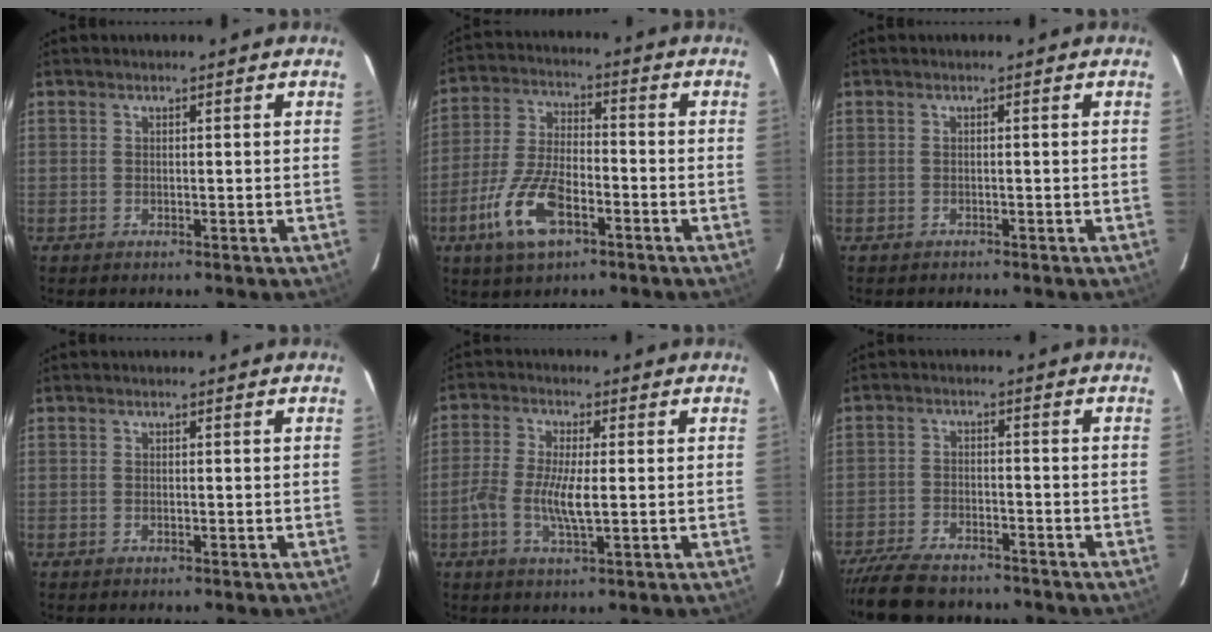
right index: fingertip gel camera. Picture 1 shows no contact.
{"total": 12.6, "force": [-6.2, 5.2, 9.6], "torque": [-0.211, -0.007, -0.115]}
{"total": 0.6, "force": [-0.6, 0.2, -0.1], "torque": [0.001, 0.004, -0.009]}
{"total": 0.0}
{"total": 7.1, "force": [-1.2, 1.8, 6.7], "torque": [-0.141, -0.001, -0.028]}
{"total": 12.3, "force": [-10.5, 4.1, 5.0], "torque": [-0.122, -0.017, -0.171]}